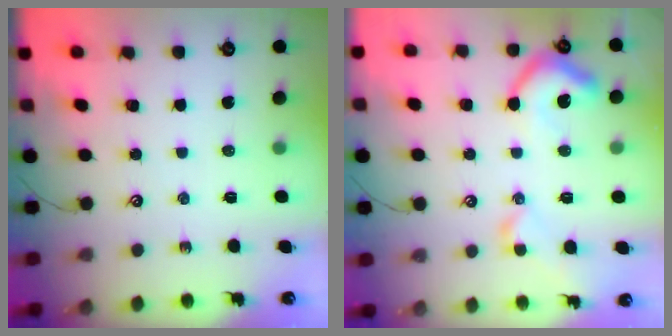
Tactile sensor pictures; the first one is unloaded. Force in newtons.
{"total": 9.8, "press": 9.6, "slide": 1.5}